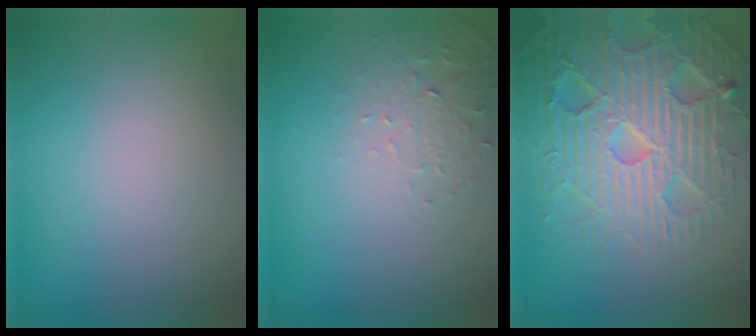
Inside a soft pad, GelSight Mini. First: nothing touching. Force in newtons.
{"total": 1.9, "press": 1.8, "slide": 0.4}
{"total": 7.2, "press": 7.0, "slide": 1.4}